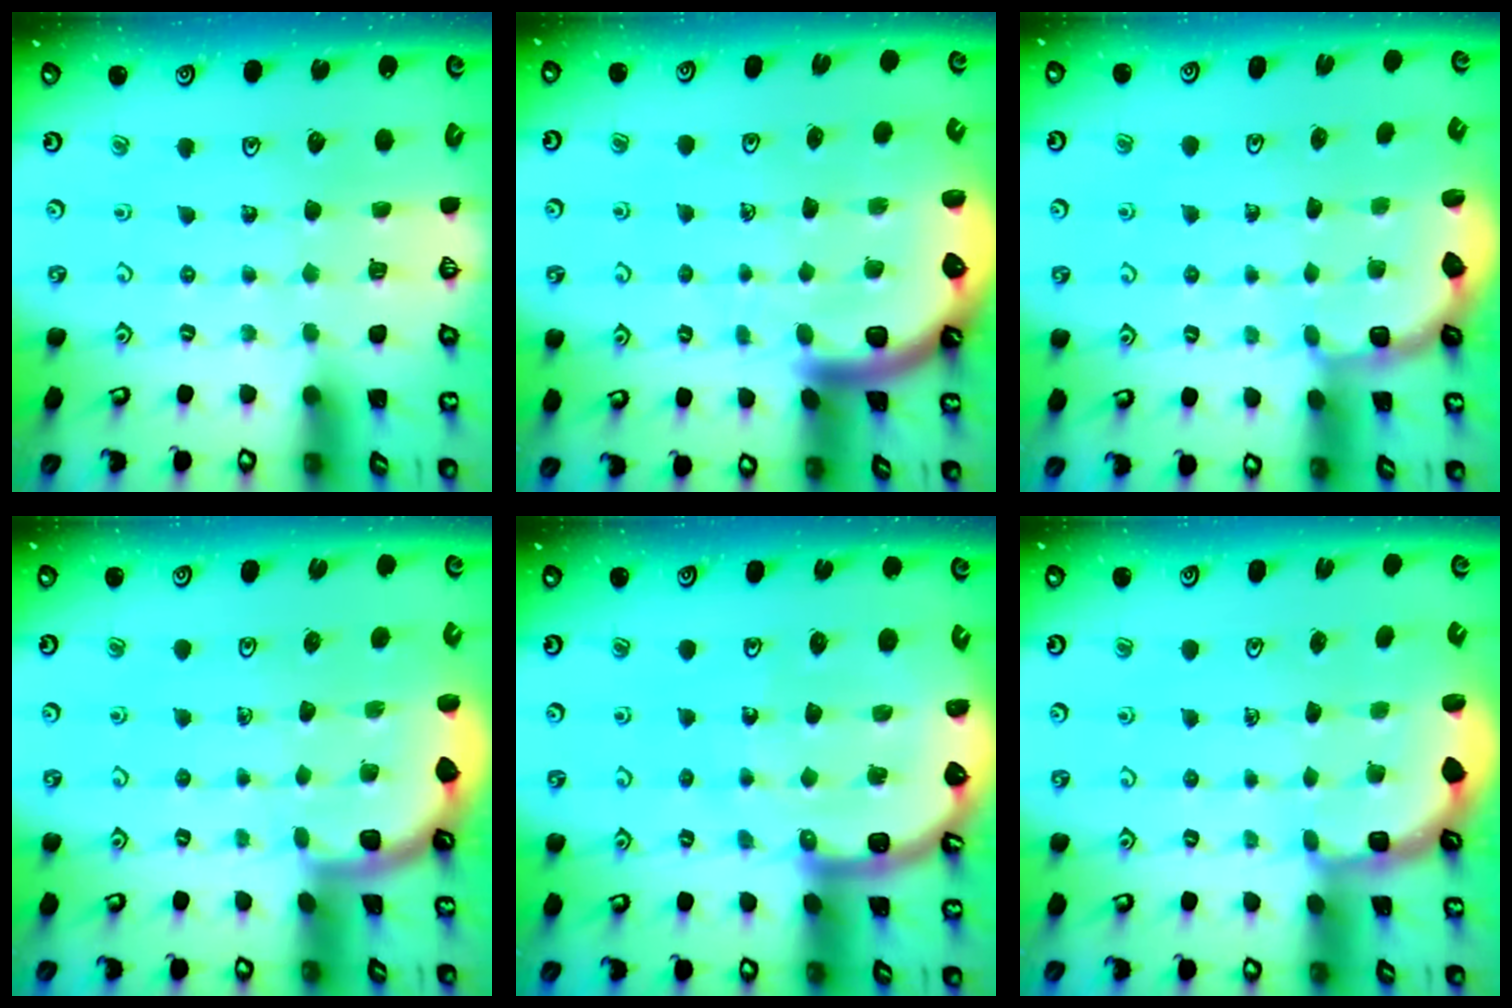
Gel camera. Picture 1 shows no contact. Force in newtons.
{"total": 5.9, "press": 5.8, "slide": 0.7}
{"total": 2.7, "press": 2.2, "slide": 1.5}
{"total": 1.7, "press": 1.7, "slide": 0.0}
{"total": 9.2, "press": 9.1, "slide": 1.1}
{"total": 2.5, "press": 2.3, "slide": 1.1}